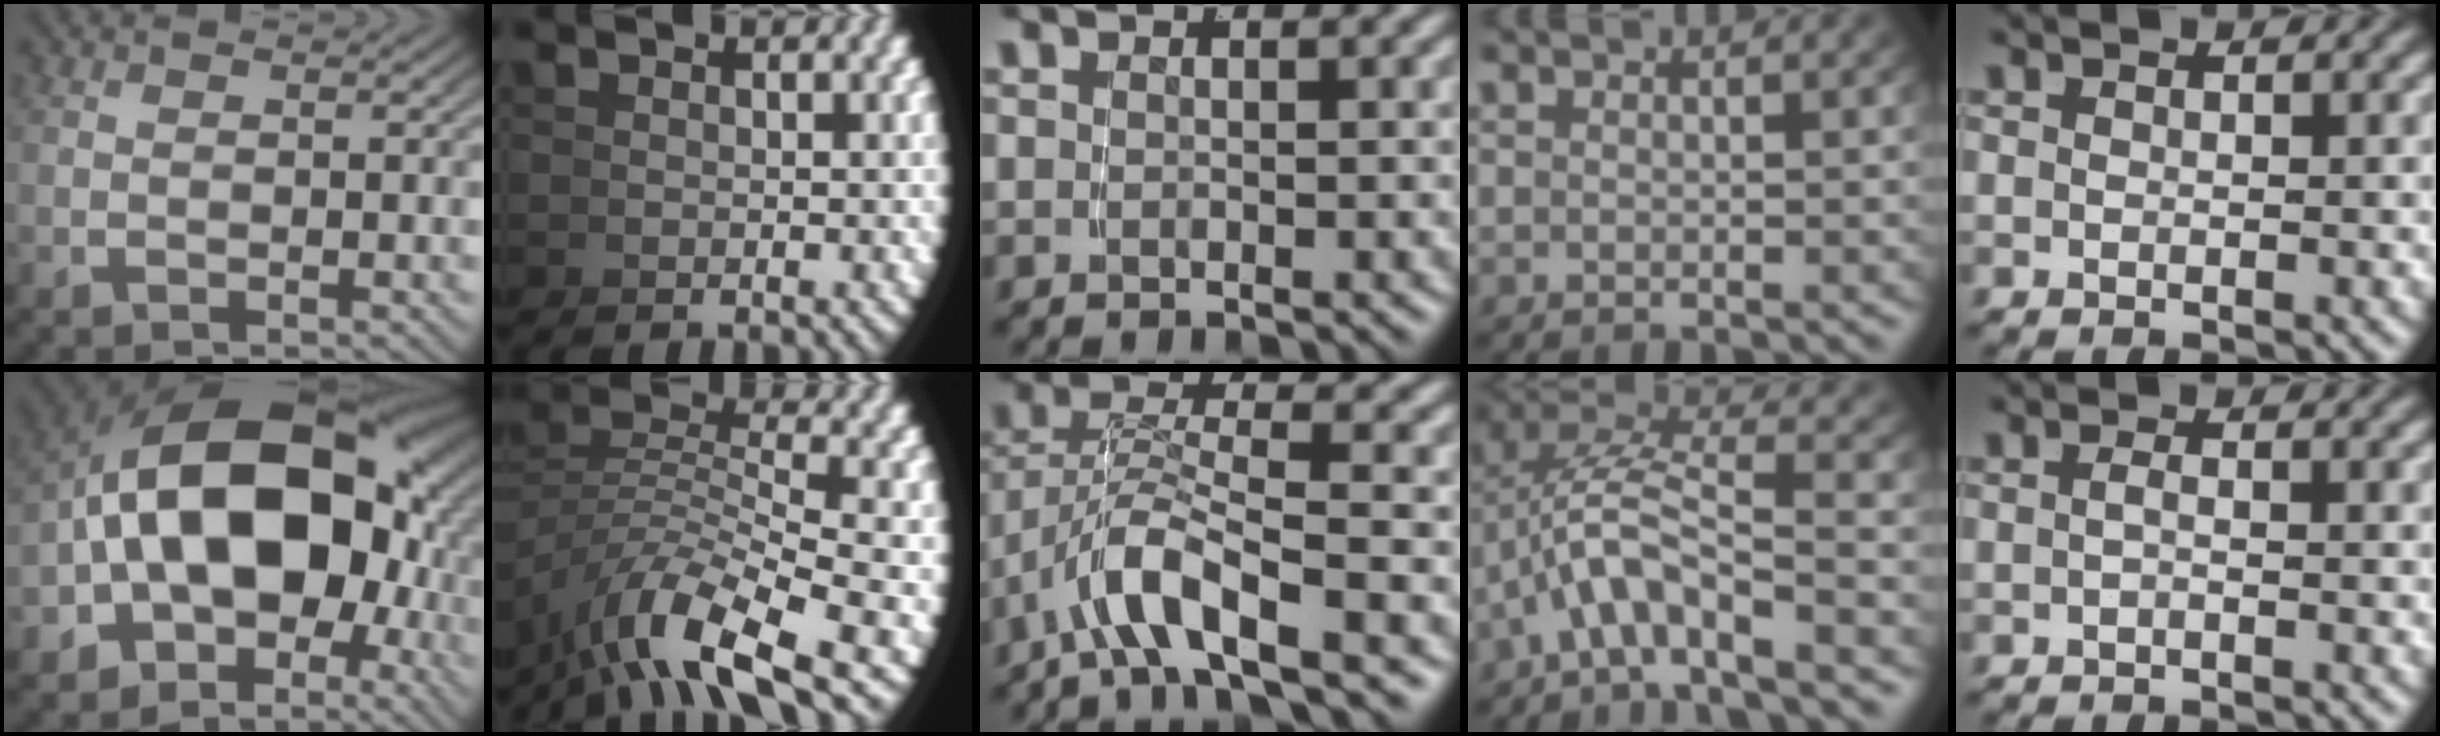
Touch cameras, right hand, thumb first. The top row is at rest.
{"thumb": {"total": 20.6, "force": [-0.8, 13.4, 15.7], "torque": [-0.293, -0.052, 0.002]}, "index": {"total": 6.8, "force": [-2.0, 3.4, 5.5], "torque": [-0.110, -0.017, -0.018]}, "middle": {"total": 4.8, "force": [-1.9, 1.9, 4.0], "torque": [-0.097, -0.014, -0.023]}, "ring": {"total": 5.9, "force": [0.0, 3.3, 4.8], "torque": [-0.115, -0.014, 0.000]}, "little": {"total": 1.0, "force": [-0.6, -0.6, 0.5], "torque": [-0.010, -0.003, -0.009]}}